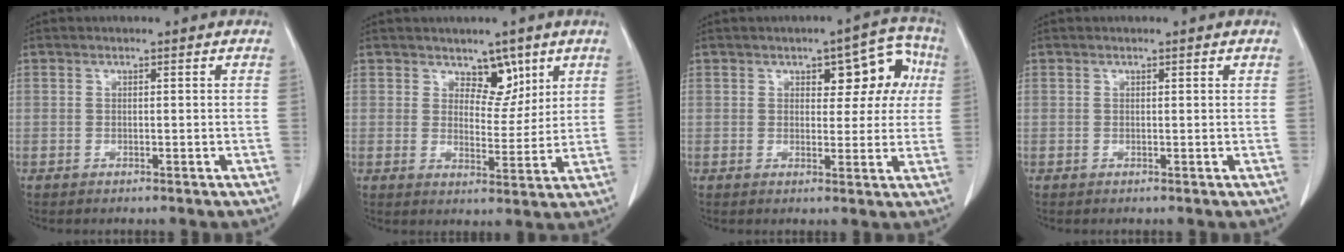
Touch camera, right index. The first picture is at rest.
{"total": 5.1, "force": [3.3, 2.9, 2.5], "torque": [-0.023, -0.005, 0.055]}
{"total": 7.7, "force": [2.3, 3.8, 6.3], "torque": [-0.058, 0.032, 0.028]}
{"total": 0.0}